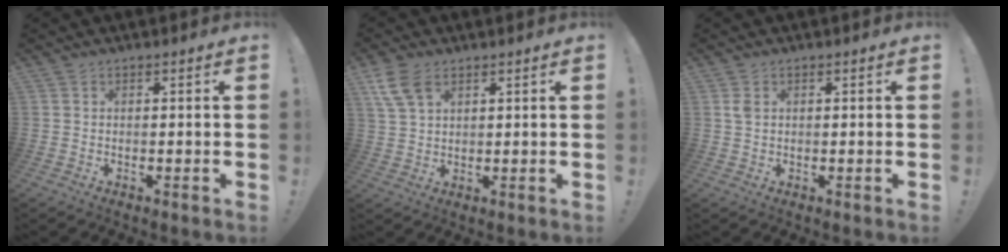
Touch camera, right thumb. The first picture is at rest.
{"total": 7.6, "force": [4.0, 4.1, 5.0], "torque": [-0.098, -0.007, 0.080]}
{"total": 1.7, "force": [0.7, 1.1, 1.0], "torque": [-0.020, 0.001, 0.012]}